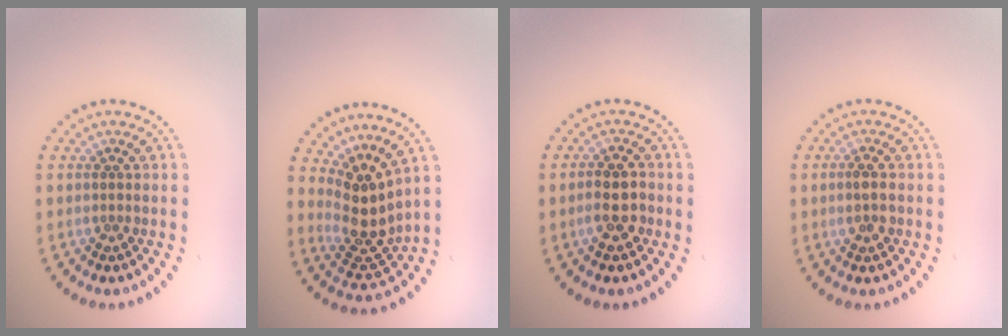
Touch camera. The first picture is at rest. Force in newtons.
{"total": 3.9, "press": 2.9, "slide": 2.6}
{"total": 2.8, "press": 2.7, "slide": 0.8}
{"total": 1.6, "press": 1.6, "slide": 0.2}